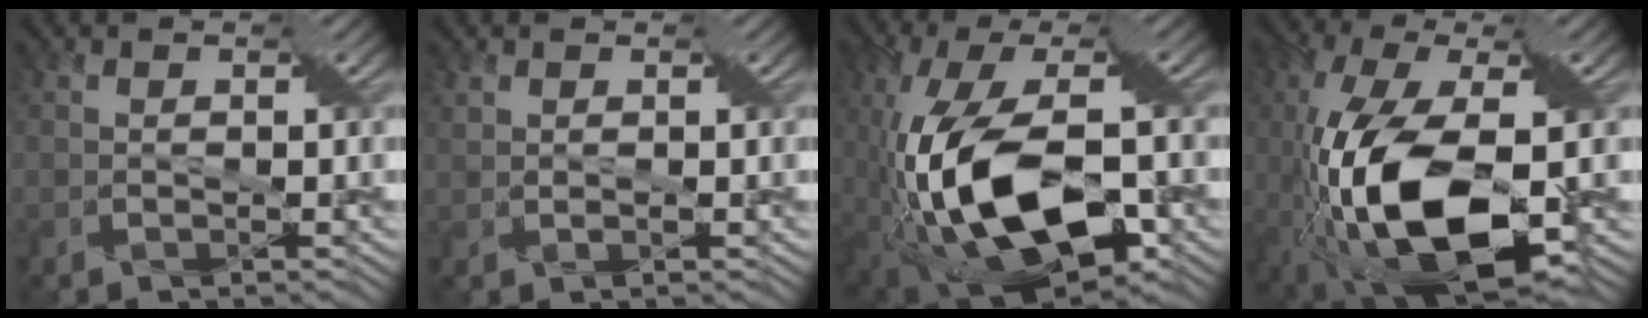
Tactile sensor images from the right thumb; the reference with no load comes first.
{"total": 1.1, "force": [0.6, 0.6, 0.7], "torque": [-0.016, 0.000, 0.014]}
{"total": 16.1, "force": [-3.4, 7.8, 13.7], "torque": [-0.283, -0.013, -0.055]}
{"total": 15.3, "force": [-3.9, 6.2, 13.5], "torque": [-0.296, -0.013, -0.069]}